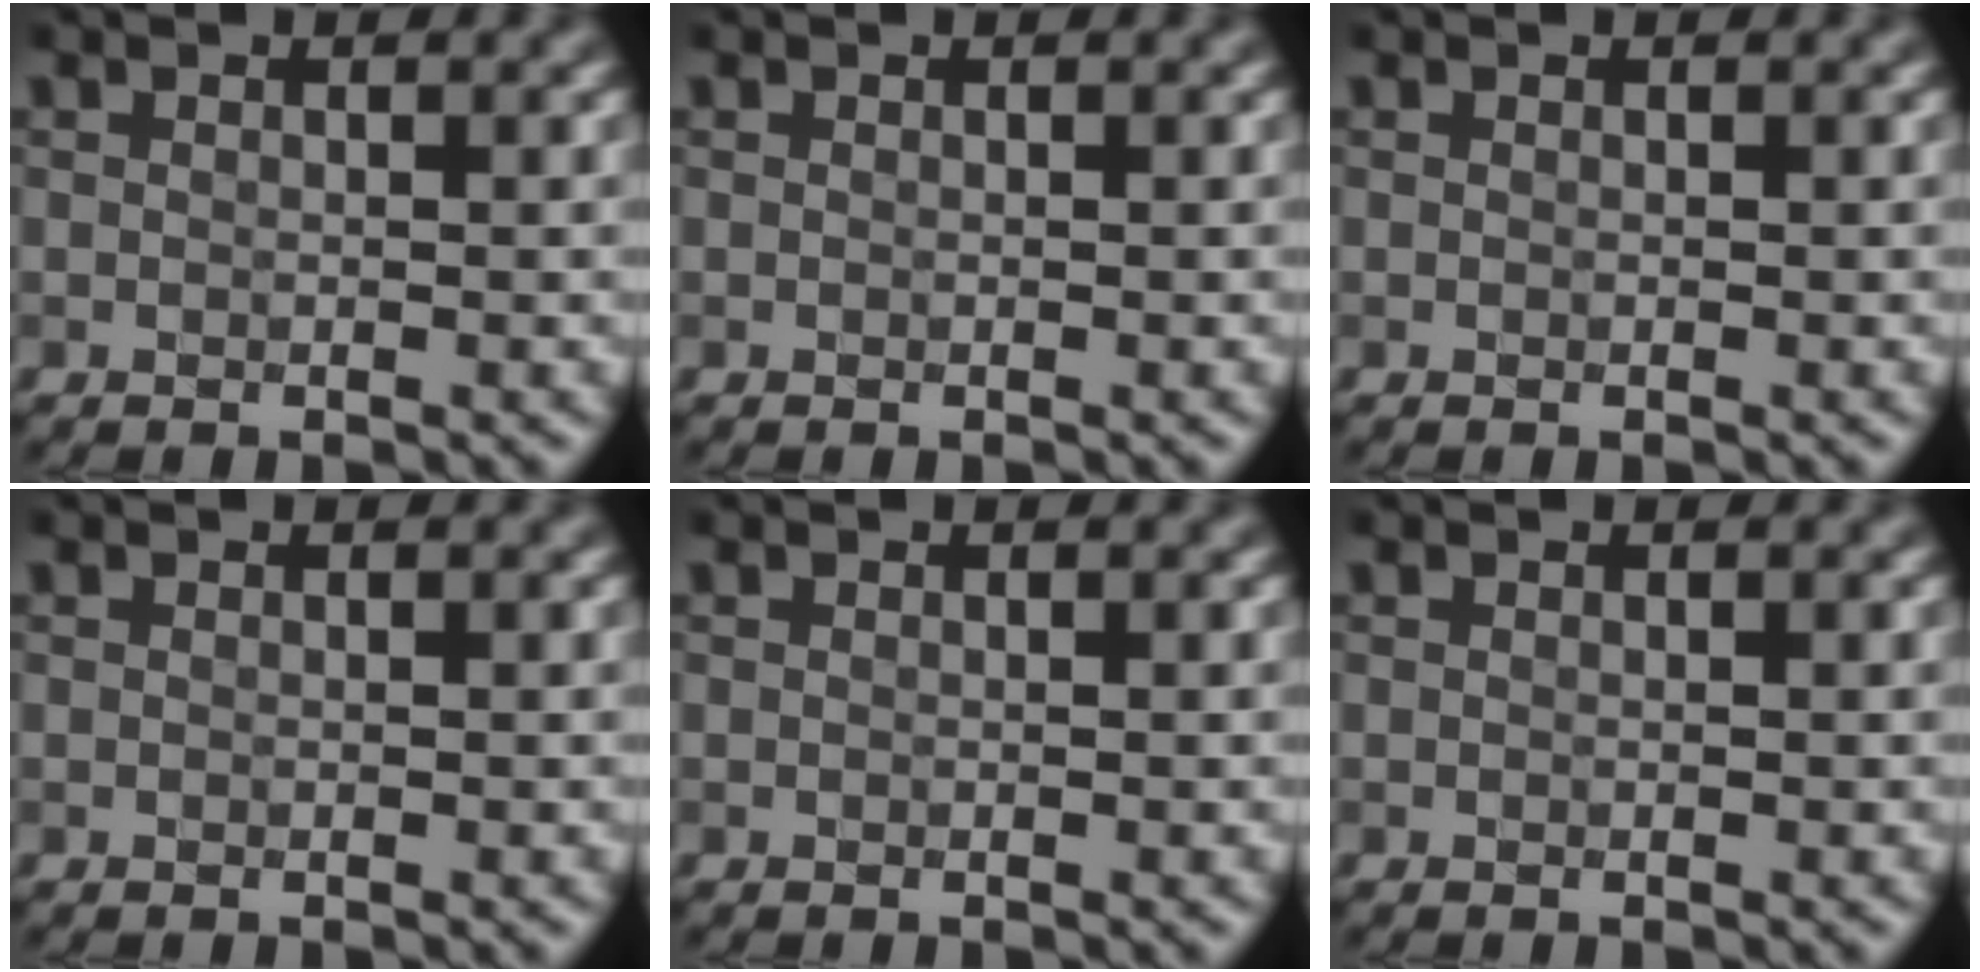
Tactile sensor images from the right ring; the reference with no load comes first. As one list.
[{"total": 0.0}, {"total": 0.0}, {"total": 0.0}, {"total": 0.0}, {"total": 0.0}]